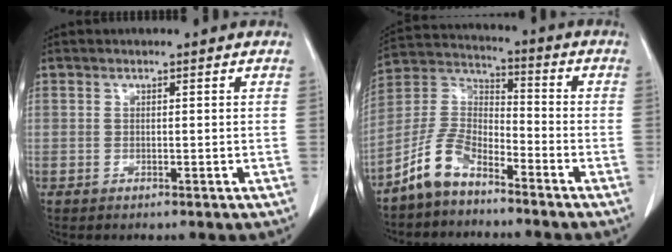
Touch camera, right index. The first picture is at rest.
{"total": 8.7, "force": [-6.5, 3.5, 4.6], "torque": [-0.110, 0.016, -0.136]}